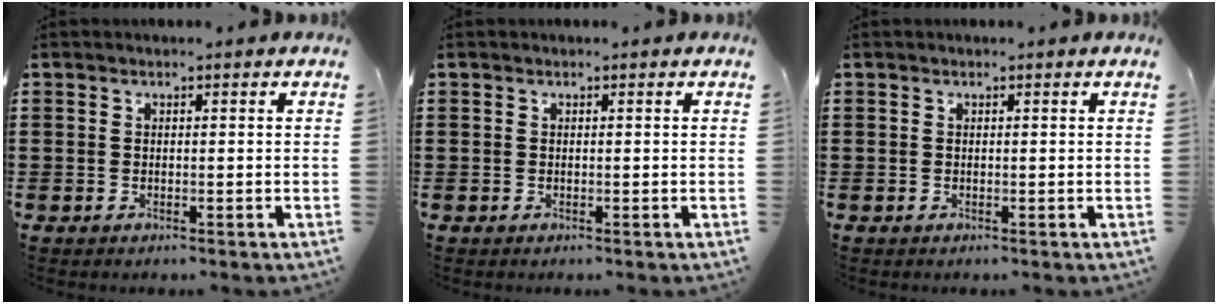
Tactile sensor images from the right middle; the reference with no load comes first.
{"total": 0.0}
{"total": 0.0}